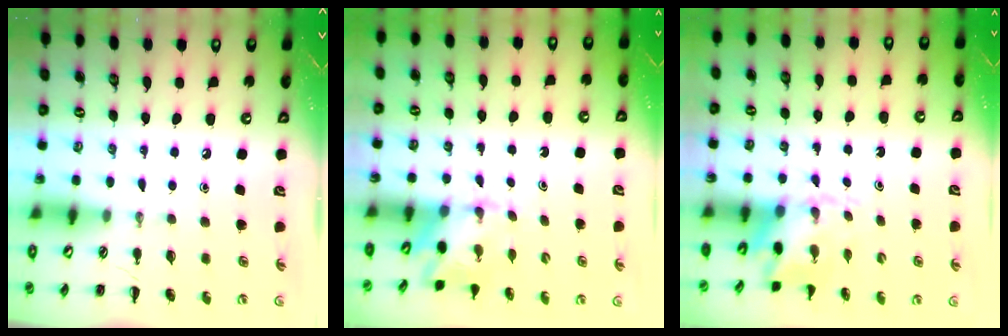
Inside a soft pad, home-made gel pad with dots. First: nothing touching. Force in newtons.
{"total": 2.6, "press": 2.4, "slide": 1.1}
{"total": 2.9, "press": 2.8, "slide": 0.7}